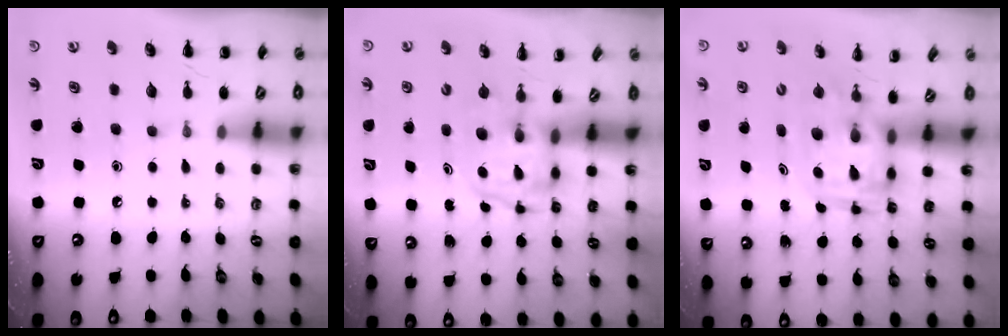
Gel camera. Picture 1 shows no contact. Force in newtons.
{"total": 4.0, "press": 3.9, "slide": 0.7}
{"total": 3.6, "press": 3.5, "slide": 0.7}